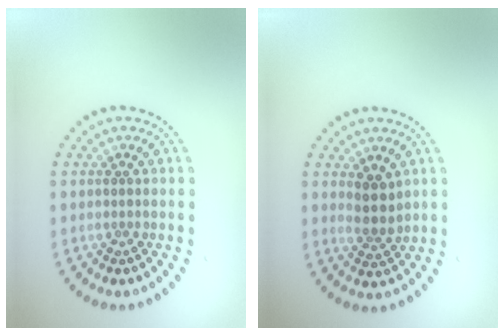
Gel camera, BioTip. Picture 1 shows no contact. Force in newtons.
{"total": 2.3, "press": 1.9, "slide": 1.3}